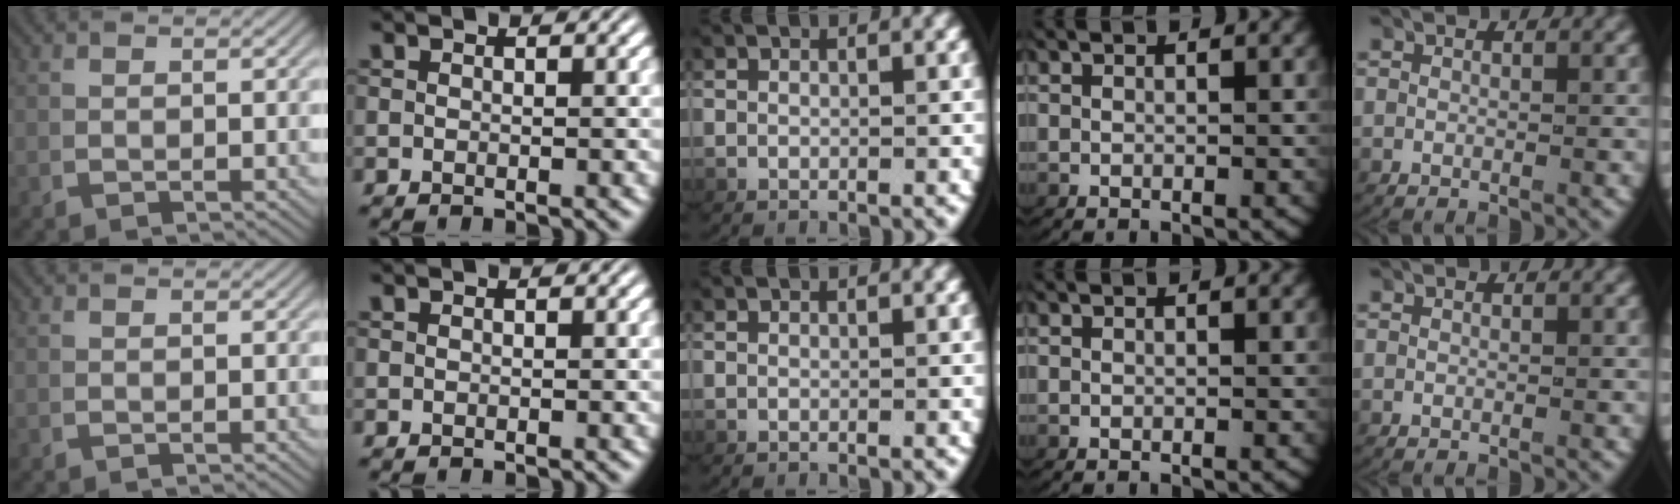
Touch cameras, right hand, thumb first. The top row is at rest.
{}